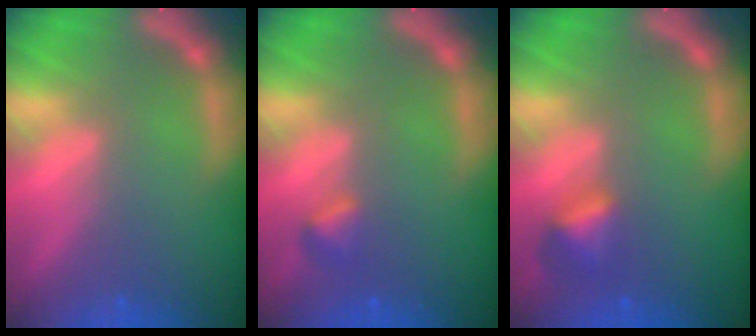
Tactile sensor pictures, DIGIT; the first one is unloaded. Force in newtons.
{"total": 1.4}
{"total": 2.4}